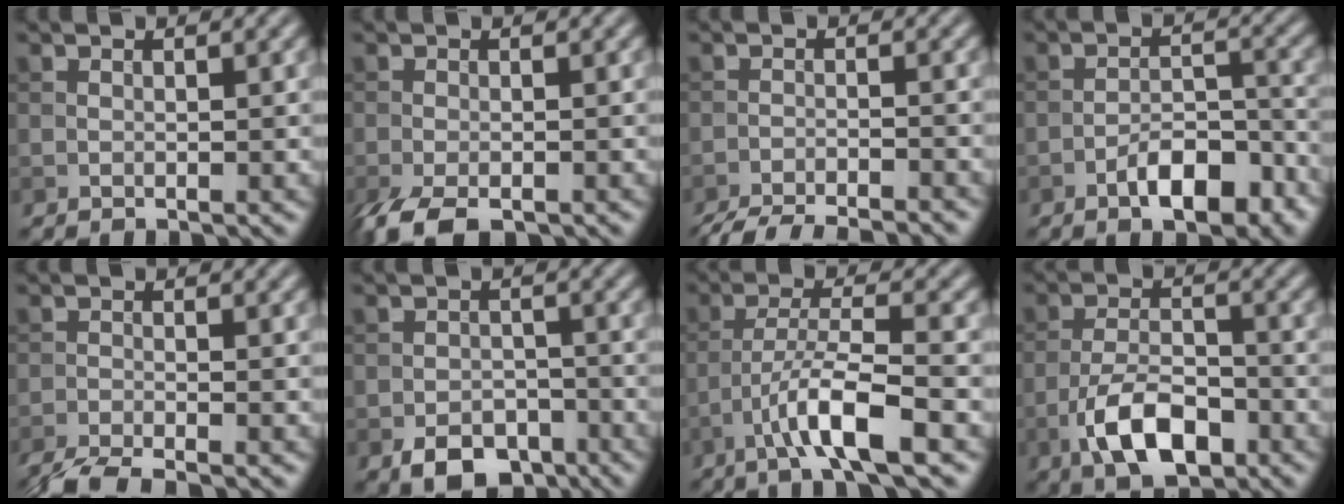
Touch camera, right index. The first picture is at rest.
{"total": 4.7, "force": [-3.3, 1.5, 2.9], "torque": [-0.056, -0.013, -0.062]}
{"total": 8.1, "force": [-7.6, 1.4, 2.5], "torque": [-0.042, -0.015, -0.116]}
{"total": 5.8, "force": [-3.3, 2.3, 4.1], "torque": [-0.059, 0.009, -0.053]}
{"total": 4.1, "force": [-3.5, 0.7, 2.0], "torque": [-0.036, -0.012, -0.073]}
{"total": 5.1, "force": [-3.3, 3.1, 2.5], "torque": [-0.035, -0.007, -0.057]}
{"total": 6.0, "force": [-3.1, 0.9, 5.1], "torque": [-0.091, 0.010, -0.061]}
{"total": 6.5, "force": [-3.4, 3.0, 4.7], "torque": [-0.086, 0.000, -0.066]}